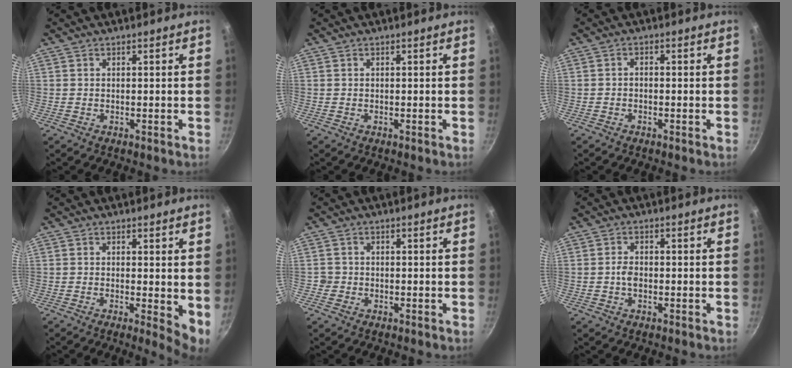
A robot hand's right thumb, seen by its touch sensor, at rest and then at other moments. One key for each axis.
{"total": 0.0}
{"total": 1.1, "fx": -0.6, "fy": 0.6, "fz": 0.7, "tx": -0.012, "ty": 0.009, "tz": -0.012}
{"total": 5.0, "fx": 0.1, "fy": 1.4, "fz": 4.8, "tx": -0.065, "ty": -0.014, "tz": 0.000}
{"total": 1.6, "fx": -0.6, "fy": 1.4, "fz": 0.1, "tx": 0.006, "ty": 0.009, "tz": -0.010}
{"total": 2.2, "fx": -0.5, "fy": 1.5, "fz": 1.6, "tx": -0.027, "ty": 0.008, "tz": -0.011}